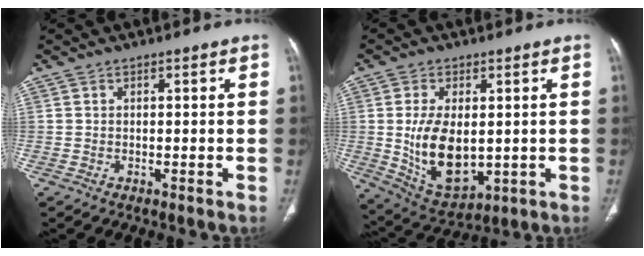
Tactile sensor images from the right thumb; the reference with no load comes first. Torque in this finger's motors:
{"motor_torque": [-0.66, 0.92, 0.97, 0.53, 0.38]}